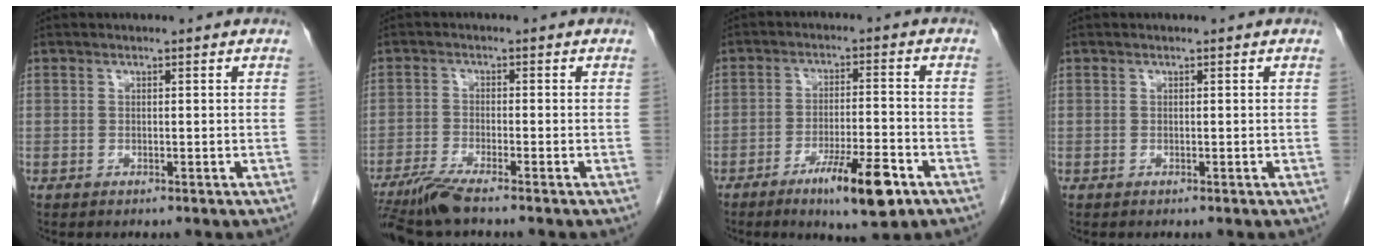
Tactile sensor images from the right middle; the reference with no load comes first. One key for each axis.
{"total": 5.2, "fx": -4.3, "fy": -0.4, "fz": 3.0, "tx": -0.056, "ty": -0.018, "tz": -0.083}
{"total": 9.5, "fx": -5.4, "fy": 1.1, "fz": 7.7, "tx": -0.127, "ty": -0.013, "tz": -0.085}
{"total": 0.0}